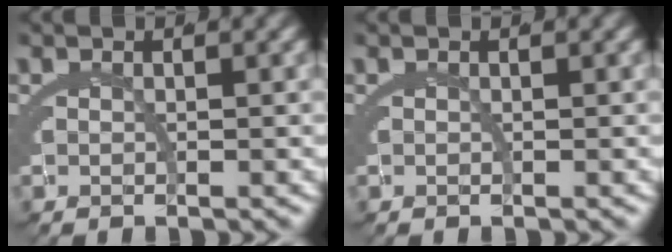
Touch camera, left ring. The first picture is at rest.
{"total": 0.0}